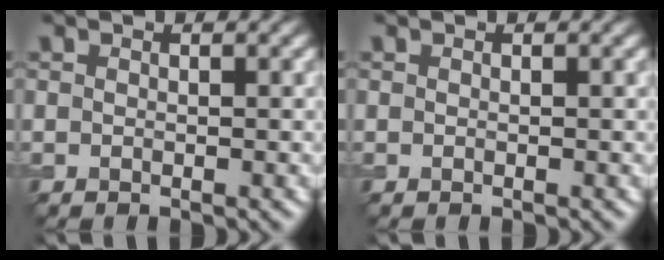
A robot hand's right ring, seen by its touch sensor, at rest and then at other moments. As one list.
[{"total": 0.0}]